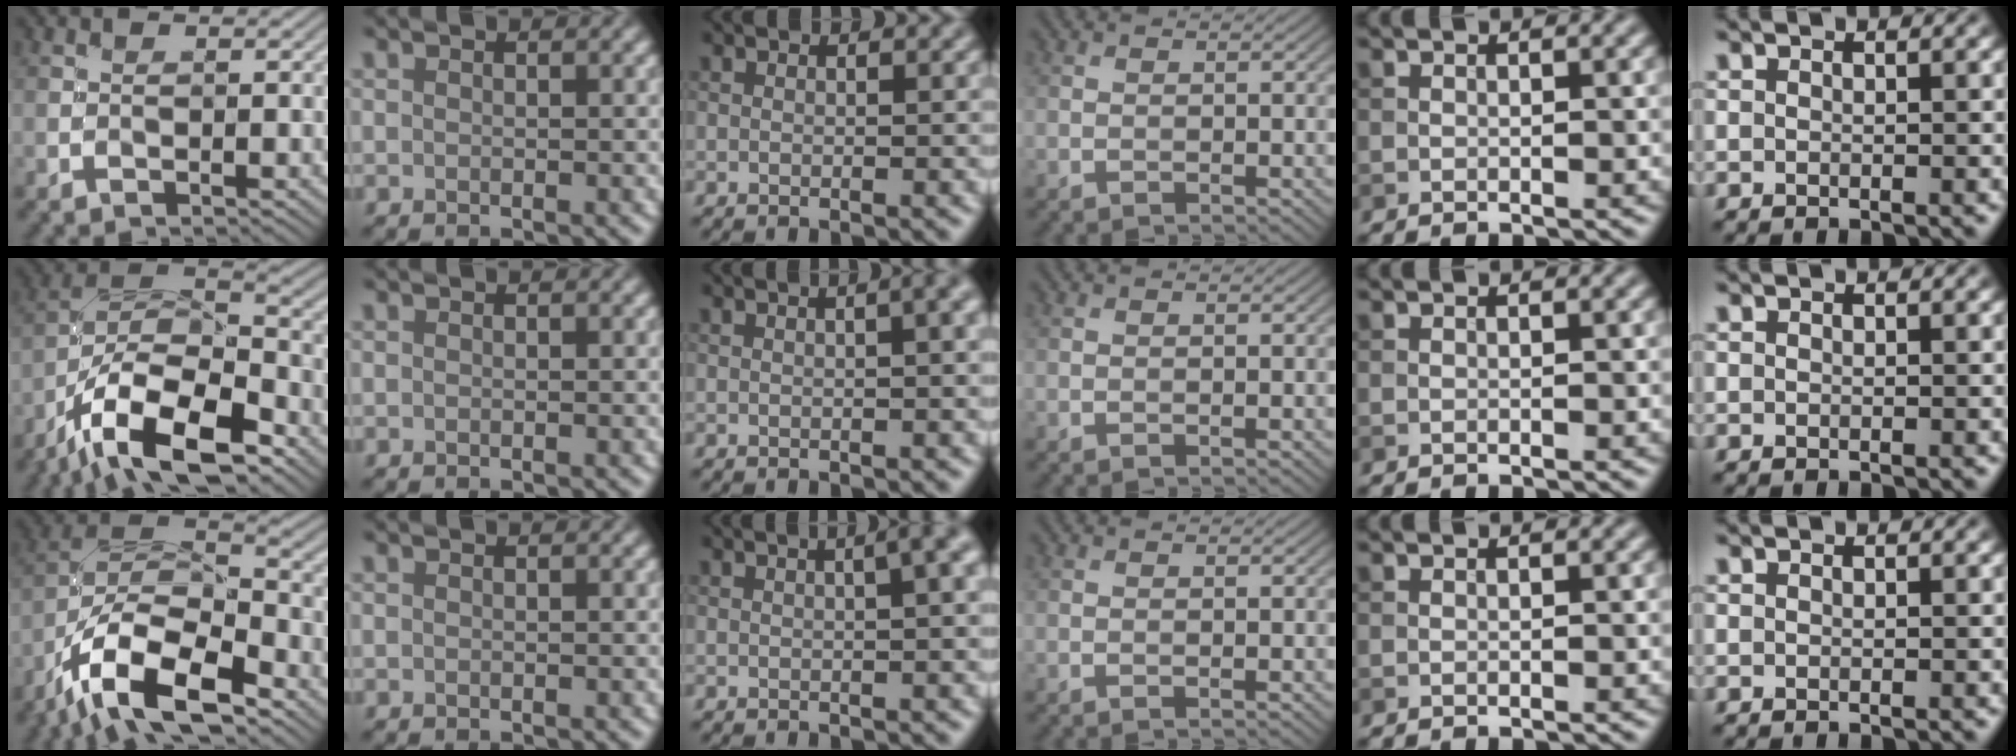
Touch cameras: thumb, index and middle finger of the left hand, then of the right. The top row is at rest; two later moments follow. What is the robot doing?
{"motion": "screw", "object": "medicine bottle"}